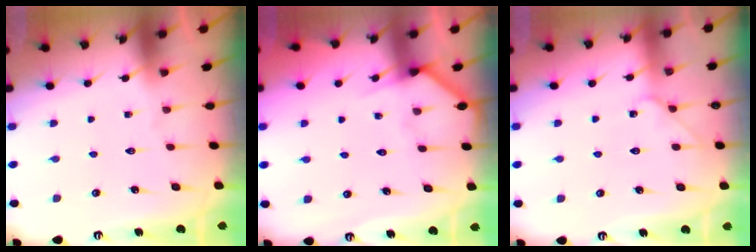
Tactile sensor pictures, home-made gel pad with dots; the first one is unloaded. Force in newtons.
{"total": 4.2, "press": 4.2, "slide": 0.3}
{"total": 4.1, "press": 4.1, "slide": 0.6}